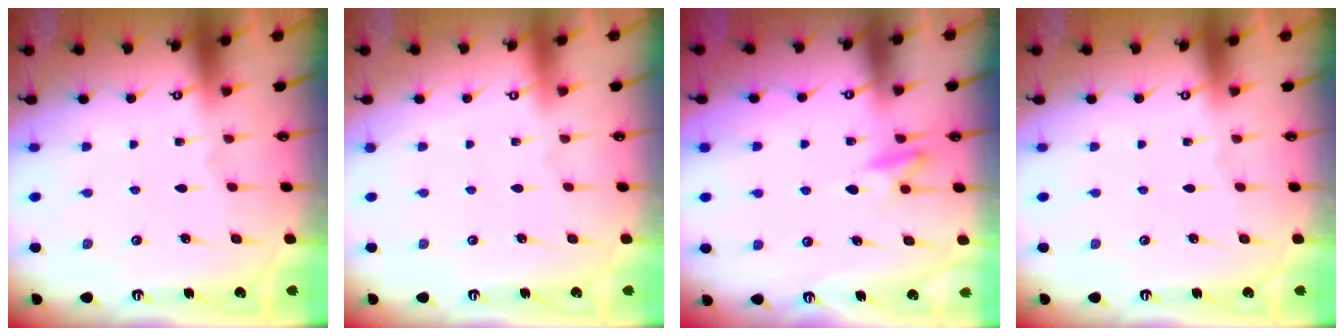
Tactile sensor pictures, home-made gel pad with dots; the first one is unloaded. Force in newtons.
{"total": 4.0, "press": 4.0, "slide": 0.2}
{"total": 8.7, "press": 8.6, "slide": 1.4}
{"total": 0.0}